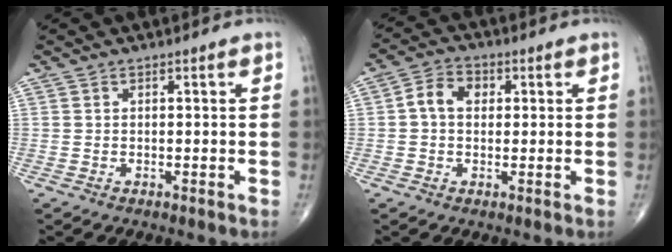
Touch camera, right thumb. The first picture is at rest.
{"total": 5.4, "force": [0.6, 4.1, 3.5], "torque": [-0.053, 0.015, 0.004]}